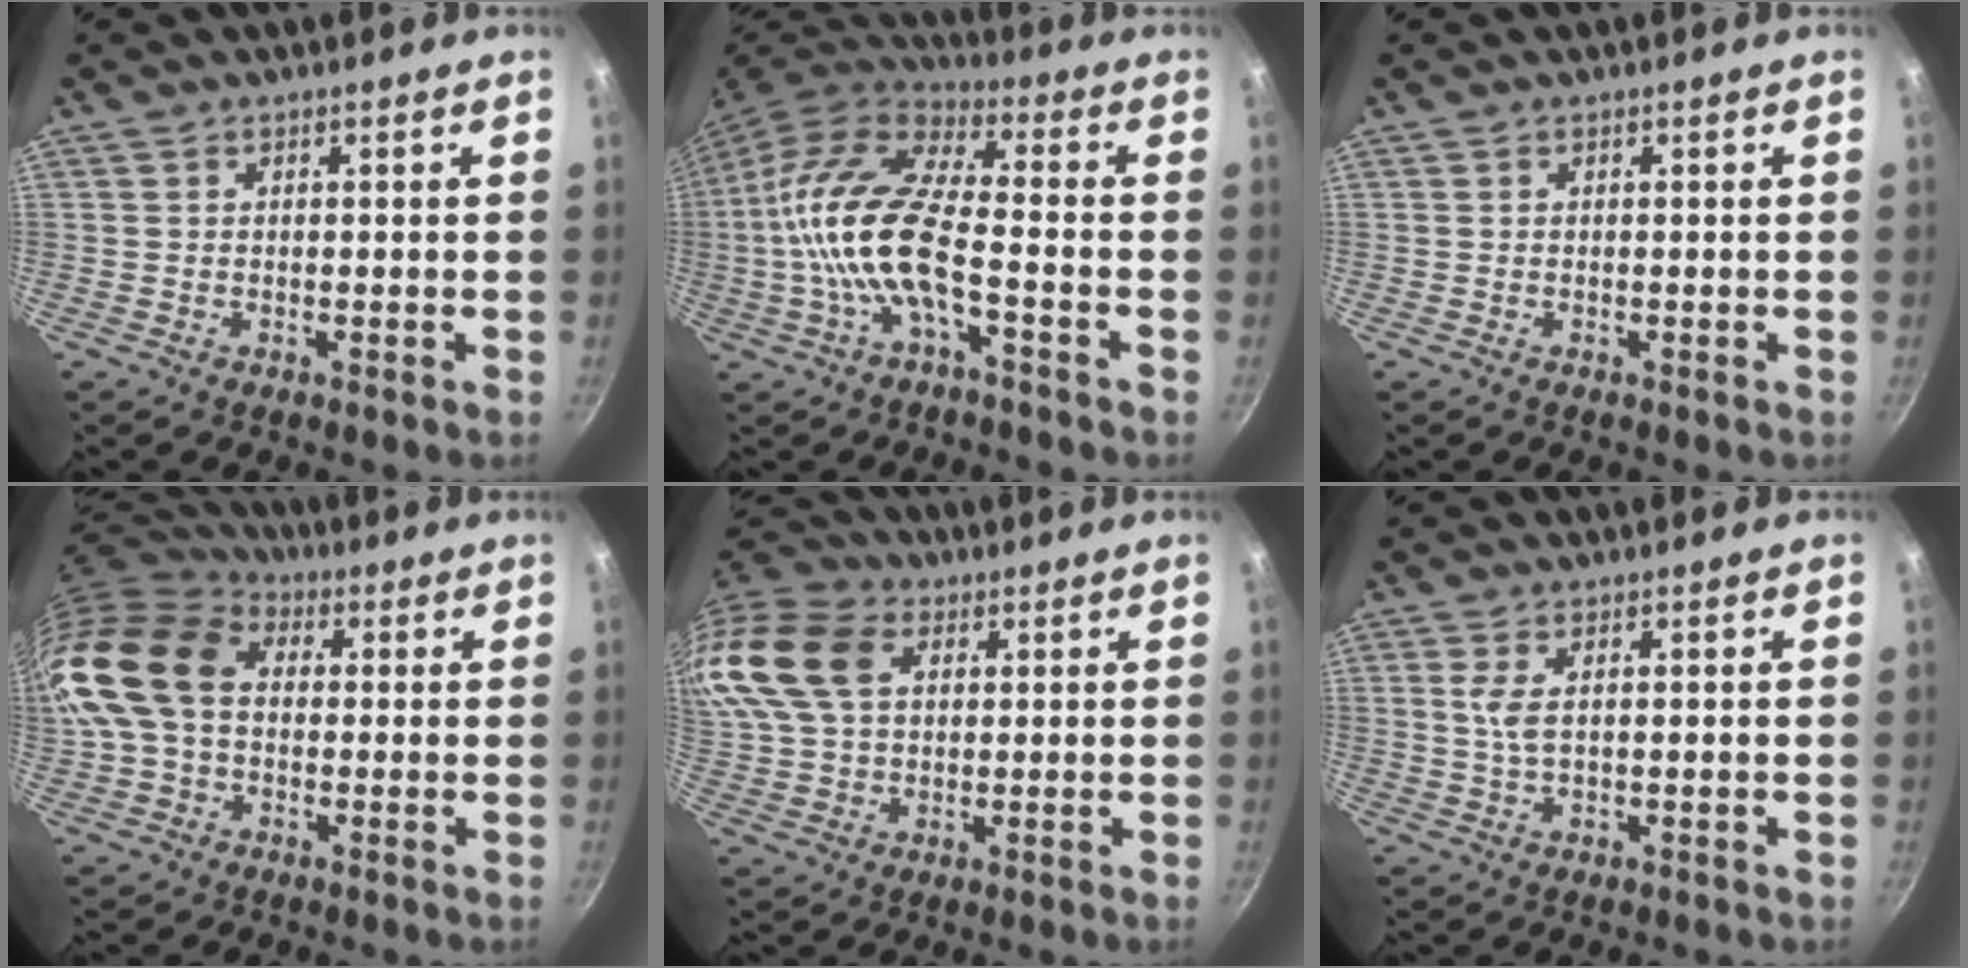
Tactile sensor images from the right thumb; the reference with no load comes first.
{"total": 15.8, "force": [-3.4, 5.7, 14.3], "torque": [-0.286, 0.038, -0.081]}
{"total": 0.0}
{"total": 17.8, "force": [1.0, 12.8, 12.3], "torque": [-0.232, 0.037, 0.005]}
{"total": 20.6, "force": [6.3, 14.5, 13.2], "torque": [-0.301, 0.029, 0.110]}
{"total": 3.1, "force": [0.7, 1.1, 2.9], "torque": [-0.064, -0.002, 0.017]}